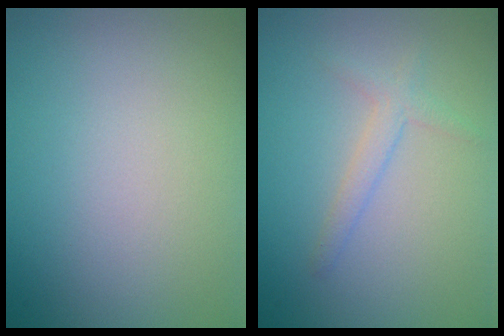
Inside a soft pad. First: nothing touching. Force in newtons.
{"total": 1.6, "press": 1.6, "slide": 0.1}